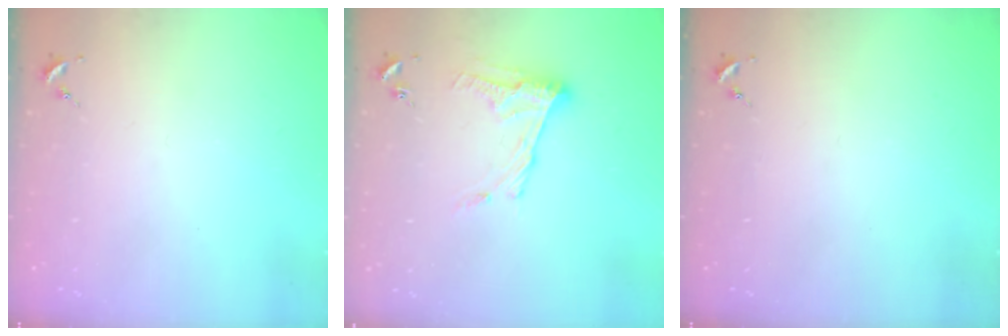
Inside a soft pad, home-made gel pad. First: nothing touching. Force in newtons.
{"total": 12.2, "press": 12.2, "slide": 0.5}
{"total": 0.0}